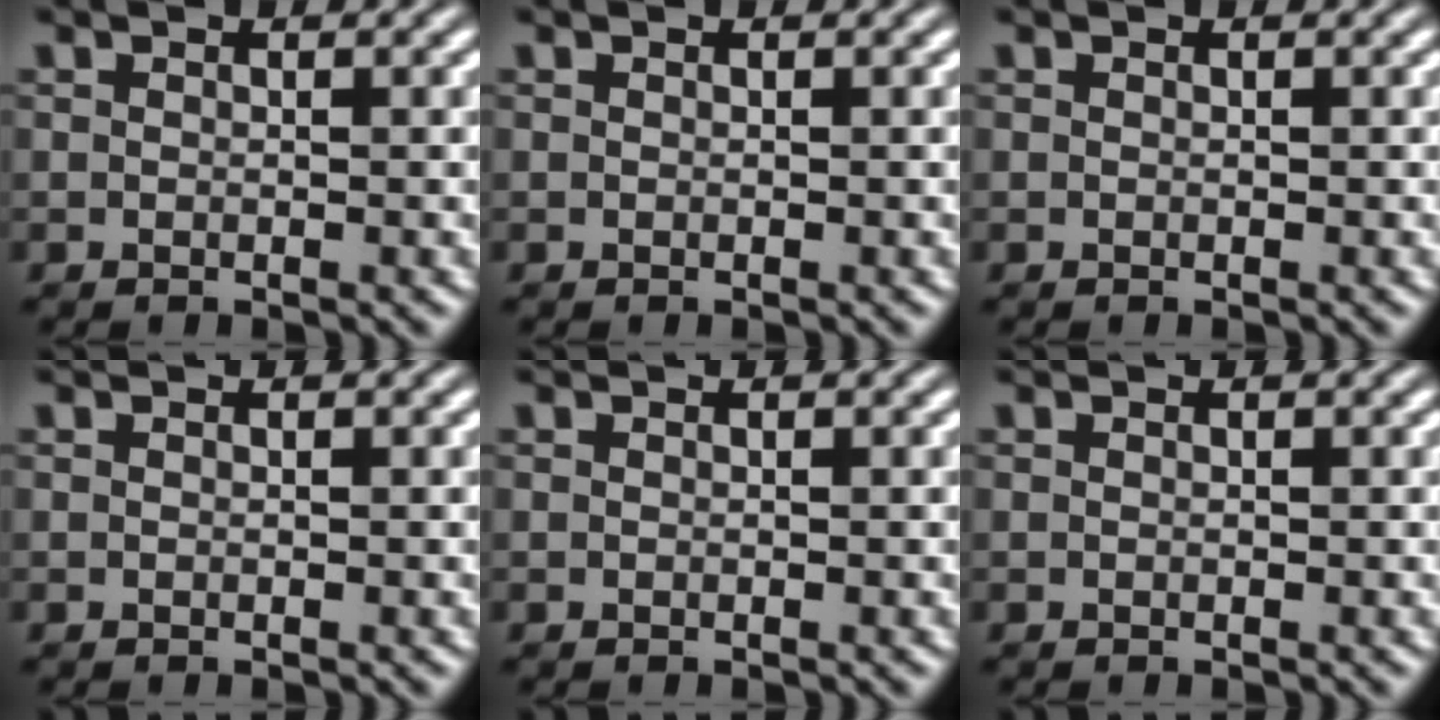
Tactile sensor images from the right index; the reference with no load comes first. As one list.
[{"total": 0.0}, {"total": 0.0}, {"total": 0.0}, {"total": 0.0}, {"total": 0.0}]